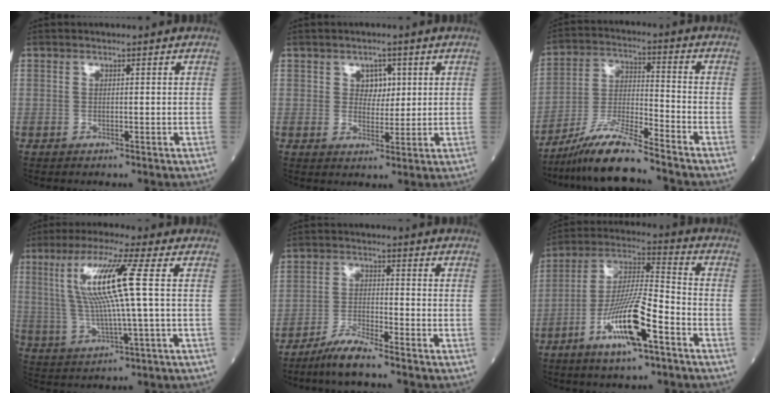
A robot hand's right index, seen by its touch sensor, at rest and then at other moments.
{"total": 3.3, "force": [1.2, 2.4, 1.8], "torque": [-0.015, 0.003, 0.018]}
{"total": 10.1, "force": [-8.6, -0.5, 5.3], "torque": [-0.109, -0.017, -0.162]}
{"total": 11.3, "force": [2.2, -0.7, 11.0], "torque": [-0.223, 0.007, 0.043]}
{"total": 5.3, "force": [-4.6, -0.4, 2.6], "torque": [-0.051, -0.020, -0.094]}
{"total": 13.7, "force": [-6.3, 1.9, 12.0], "torque": [-0.234, -0.005, -0.115]}